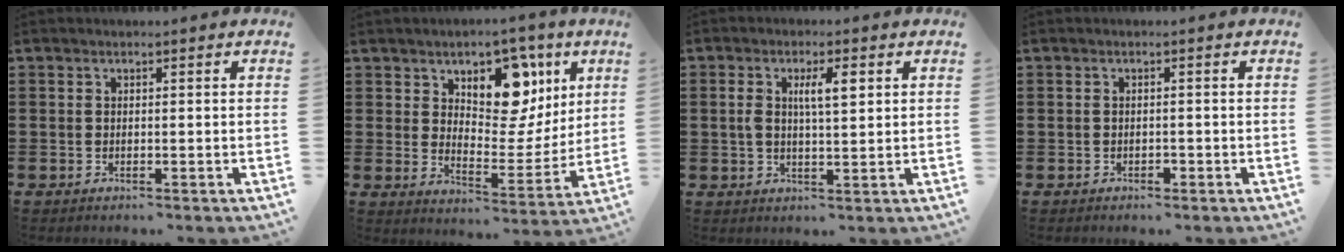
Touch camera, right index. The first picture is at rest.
{"total": 10.2, "force": [6.4, 5.9, 5.3], "torque": [-0.098, -0.032, 0.111]}
{"total": 4.7, "force": [1.3, 1.4, 4.2], "torque": [-0.087, 0.010, 0.018]}
{"total": 0.7, "force": [-0.5, 0.4, 0.4], "torque": [-0.012, -0.001, -0.009]}